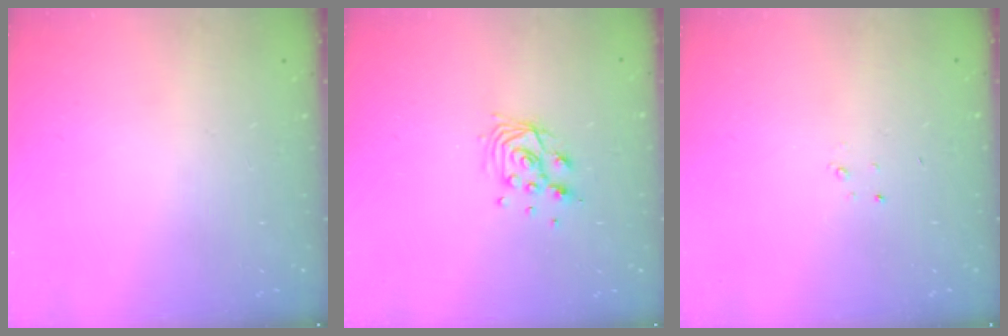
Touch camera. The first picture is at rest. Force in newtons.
{"total": 8.9, "press": 8.9, "slide": 1.0}
{"total": 1.5, "press": 1.5, "slide": 0.2}